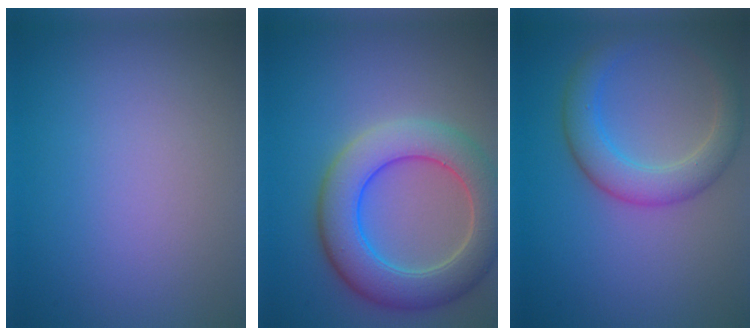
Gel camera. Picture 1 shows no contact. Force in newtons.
{"total": 7.5, "press": 7.5, "slide": 0.5}
{"total": 4.3, "press": 4.3, "slide": 0.2}